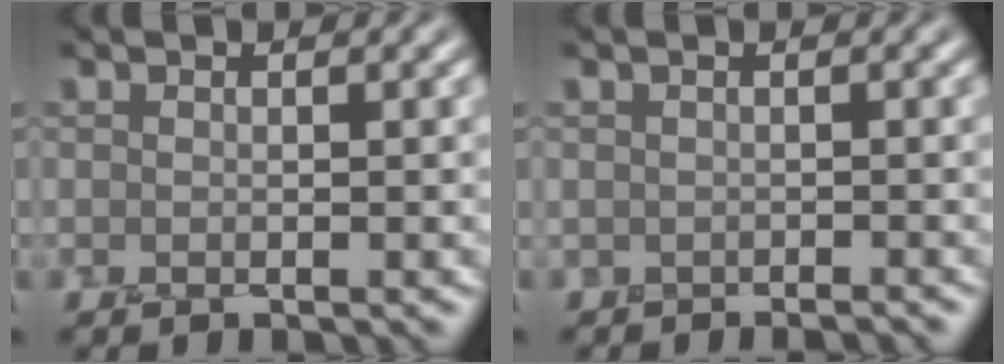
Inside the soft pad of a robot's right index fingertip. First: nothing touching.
{"total": 0.8, "force": [-0.6, -0.2, -0.5], "torque": [0.019, 0.004, -0.003]}